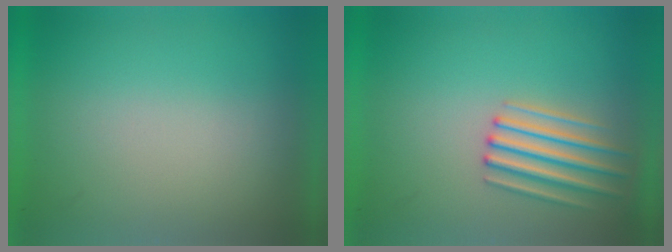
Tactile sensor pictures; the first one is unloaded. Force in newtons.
{"total": 3.1}